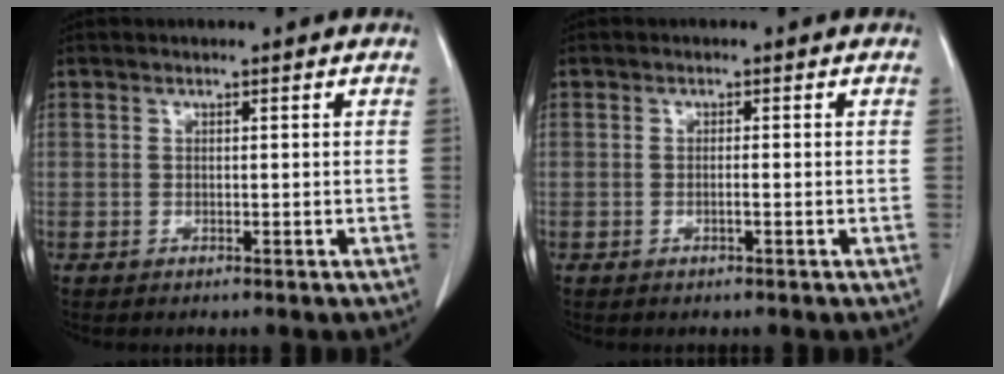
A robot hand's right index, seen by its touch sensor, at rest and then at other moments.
{"total": 0.9, "force": [-0.3, 0.0, 0.9], "torque": [-0.017, 0.000, -0.005]}